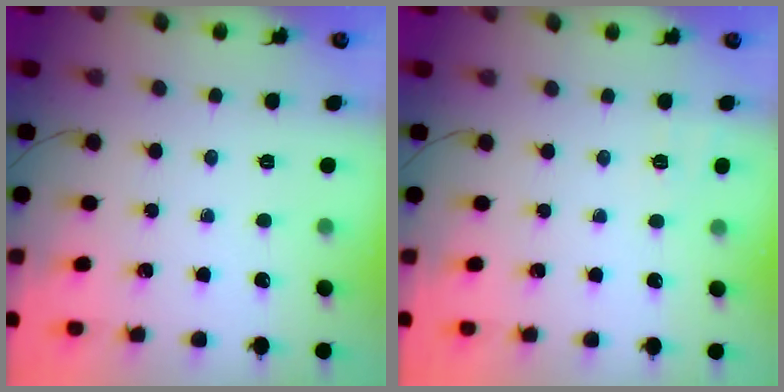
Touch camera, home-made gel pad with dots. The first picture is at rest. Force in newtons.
{"total": 8.5, "press": 8.2, "slide": 2.1}